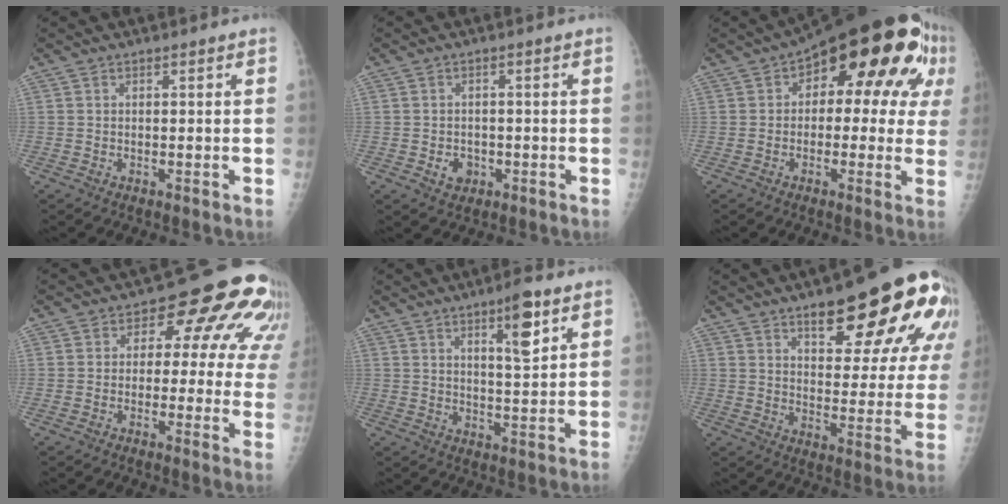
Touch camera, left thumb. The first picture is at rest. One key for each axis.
{"total": 3.1, "fx": -1.0, "fy": 2.6, "fz": 1.4, "tx": -0.010, "ty": 0.004, "tz": -0.010}
{"total": 17.9, "fx": 5.3, "fy": 8.9, "fz": 14.6, "tx": -0.140, "ty": 0.026, "tz": 0.056}
{"total": 15.4, "fx": 5.2, "fy": 9.1, "fz": 11.3, "tx": -0.080, "ty": 0.010, "tz": 0.041}
{"total": 7.6, "fx": 4.0, "fy": 1.7, "fz": 6.2, "tx": -0.088, "ty": -0.024, "tz": 0.063}
{"total": 23.3, "fx": 12.7, "fy": 8.0, "fz": 17.9, "tx": -0.197, "ty": -0.039, "tz": 0.172}